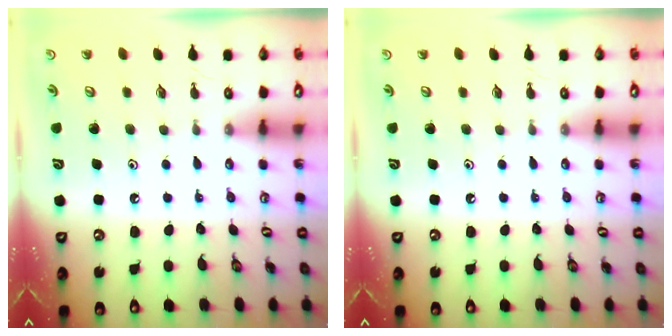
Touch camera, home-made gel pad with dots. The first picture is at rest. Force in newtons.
{"total": 0.0}